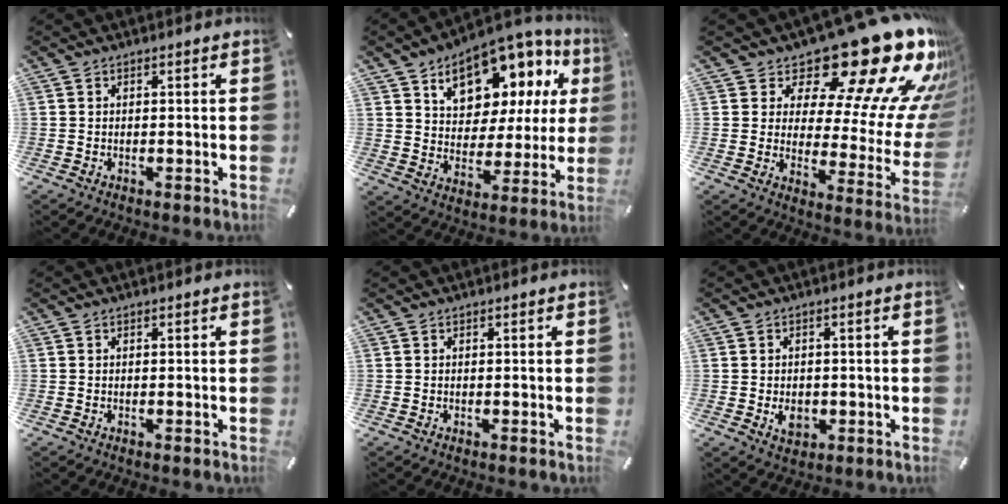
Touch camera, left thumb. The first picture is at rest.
{"total": 14.4, "force": [9.6, 8.6, 6.4], "torque": [-0.097, -0.072, 0.168]}
{"total": 25.6, "force": [17.5, 9.4, 16.2], "torque": [-0.202, -0.150, 0.293]}
{"total": 0.0}
{"total": 0.0}
{"total": 4.4, "force": [-0.9, 3.3, 2.7], "torque": [-0.053, -0.003, -0.019]}